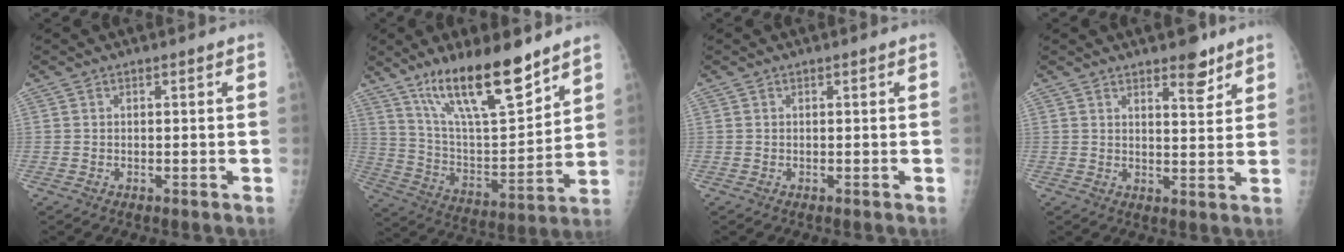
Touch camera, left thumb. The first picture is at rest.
{"total": 19.8, "force": [13.7, 5.4, 13.1], "torque": [-0.193, -0.079, 0.248]}
{"total": 0.0}
{"total": 5.3, "force": [3.8, 1.9, 3.2], "torque": [-0.028, -0.026, 0.053]}